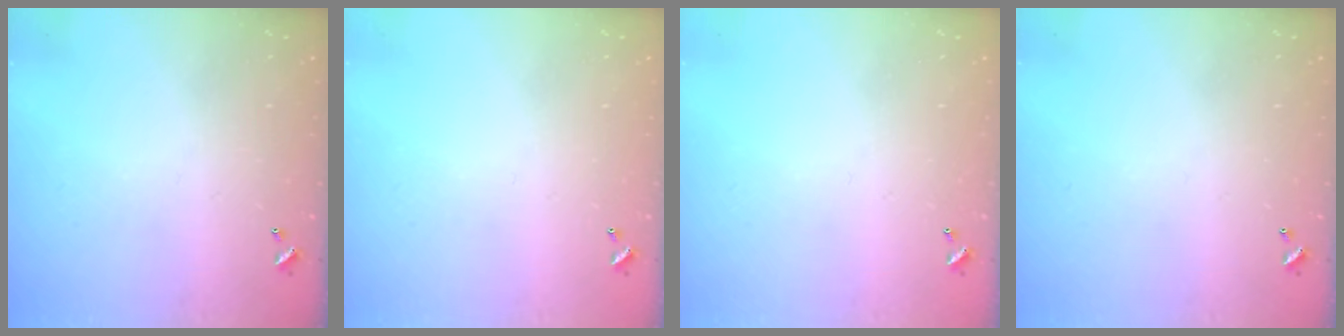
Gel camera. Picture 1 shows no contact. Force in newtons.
{"total": 0.0}
{"total": 0.0}
{"total": 0.0}